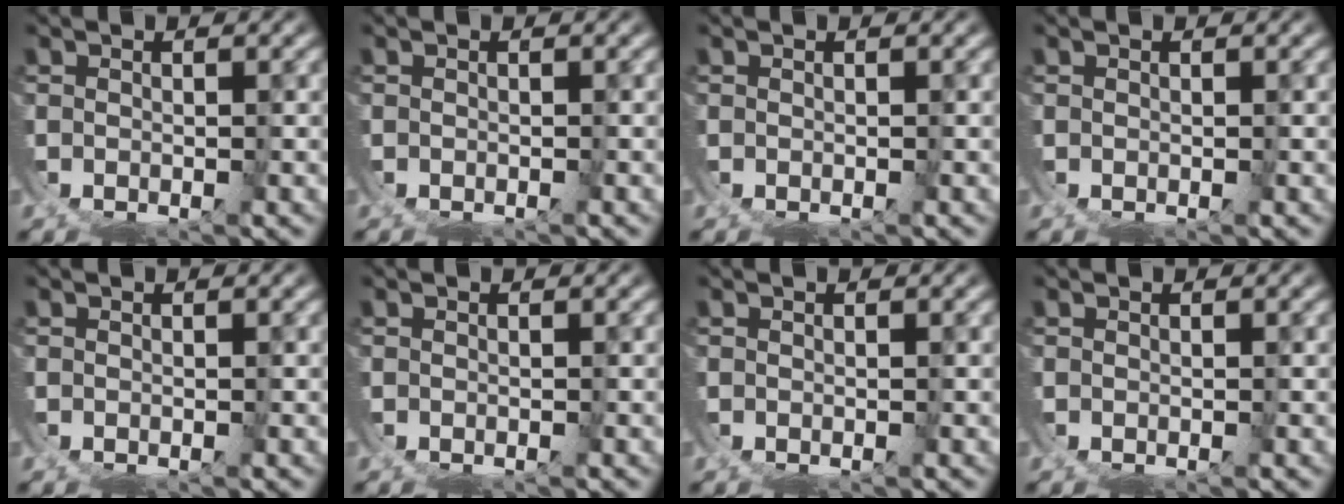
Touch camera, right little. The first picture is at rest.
{"total": 0.7, "force": [-0.3, -0.6, -0.2], "torque": [0.002, -0.005, -0.003]}
{"total": 0.0}
{"total": 0.0}
{"total": 0.0}
{"total": 0.0}
{"total": 0.0}
{"total": 0.0}